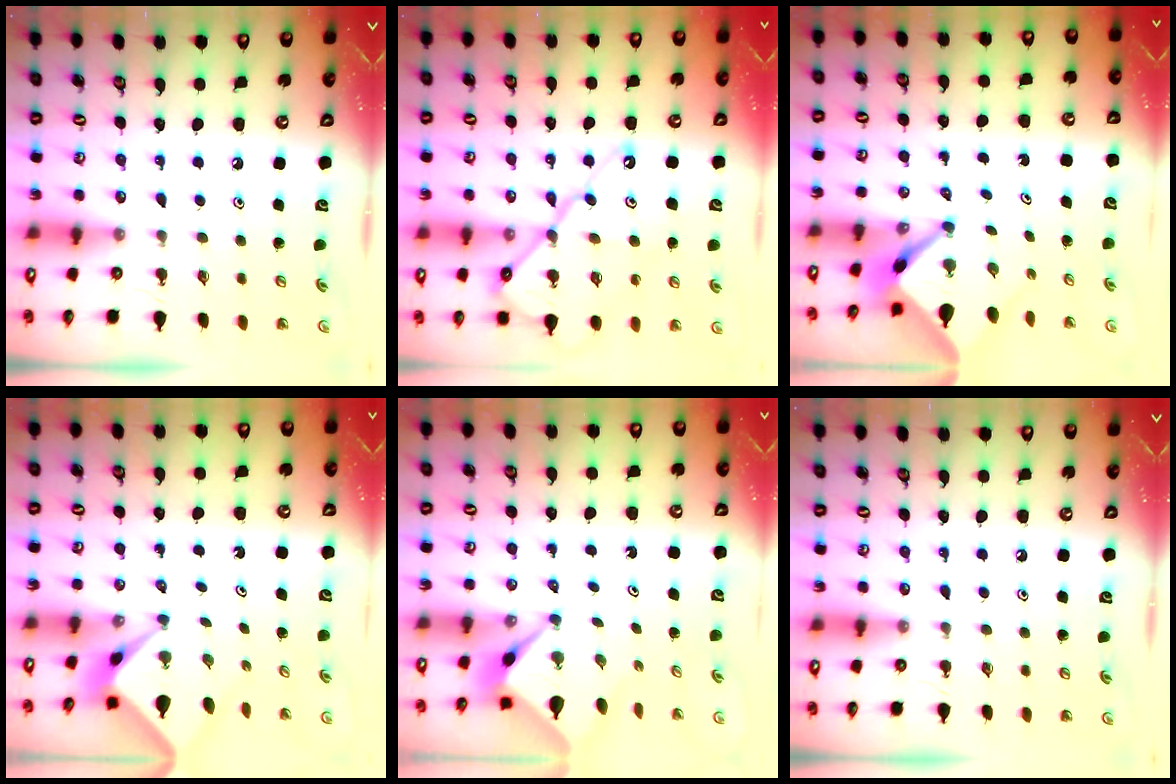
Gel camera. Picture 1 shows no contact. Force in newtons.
{"total": 14.2, "press": 14.1, "slide": 1.3}
{"total": 3.6, "press": 3.6, "slide": 0.2}
{"total": 3.8, "press": 3.8, "slide": 0.1}
{"total": 2.6, "press": 2.6, "slide": 0.1}
{"total": 0.0}